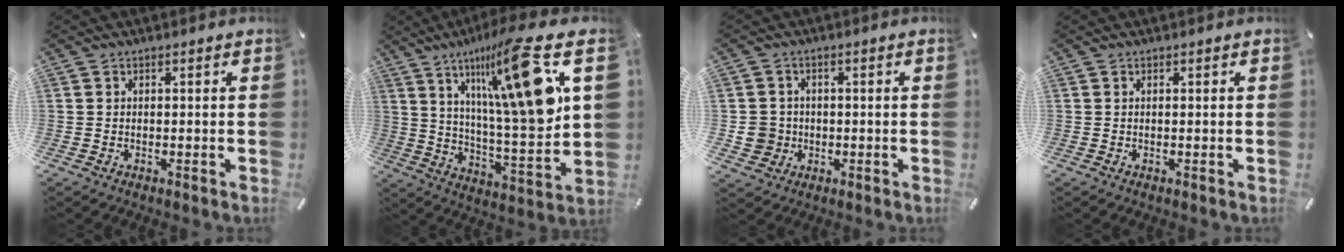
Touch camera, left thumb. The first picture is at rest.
{"total": 22.9, "force": [11.7, 4.8, 19.1], "torque": [-0.303, -0.064, 0.168]}
{"total": 5.6, "force": [-0.5, 5.5, 0.9], "torque": [-0.012, 0.009, -0.007]}
{"total": 0.0}